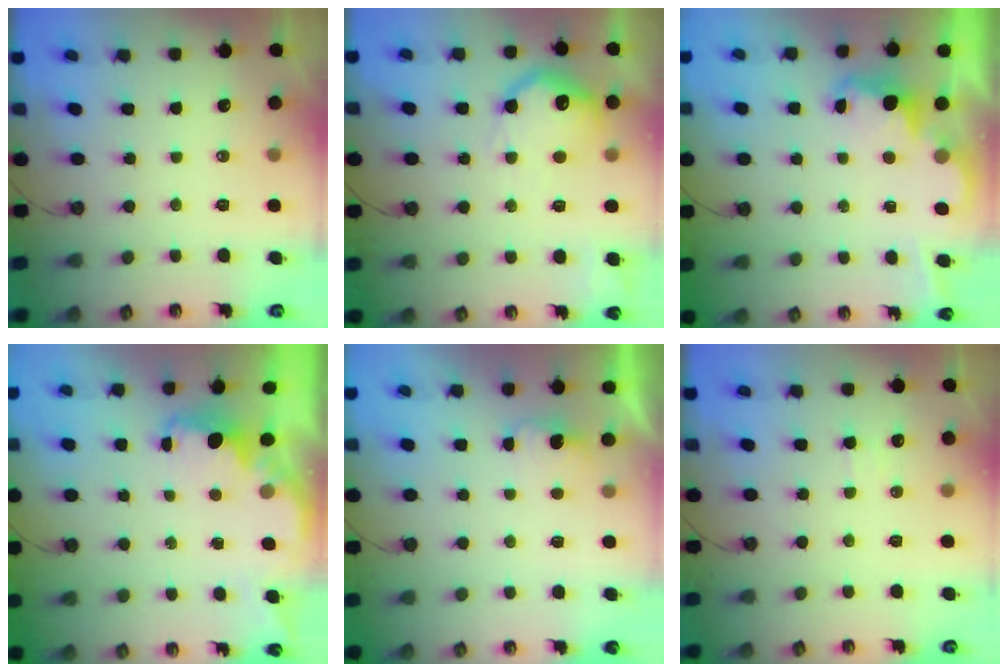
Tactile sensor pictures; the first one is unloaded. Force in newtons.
{"total": 15.2, "press": 15.1, "slide": 1.1}
{"total": 2.6, "press": 2.5, "slide": 0.6}
{"total": 1.9, "press": 1.8, "slide": 0.7}
{"total": 1.6, "press": 1.4, "slide": 0.8}
{"total": 3.0, "press": 2.9, "slide": 0.8}